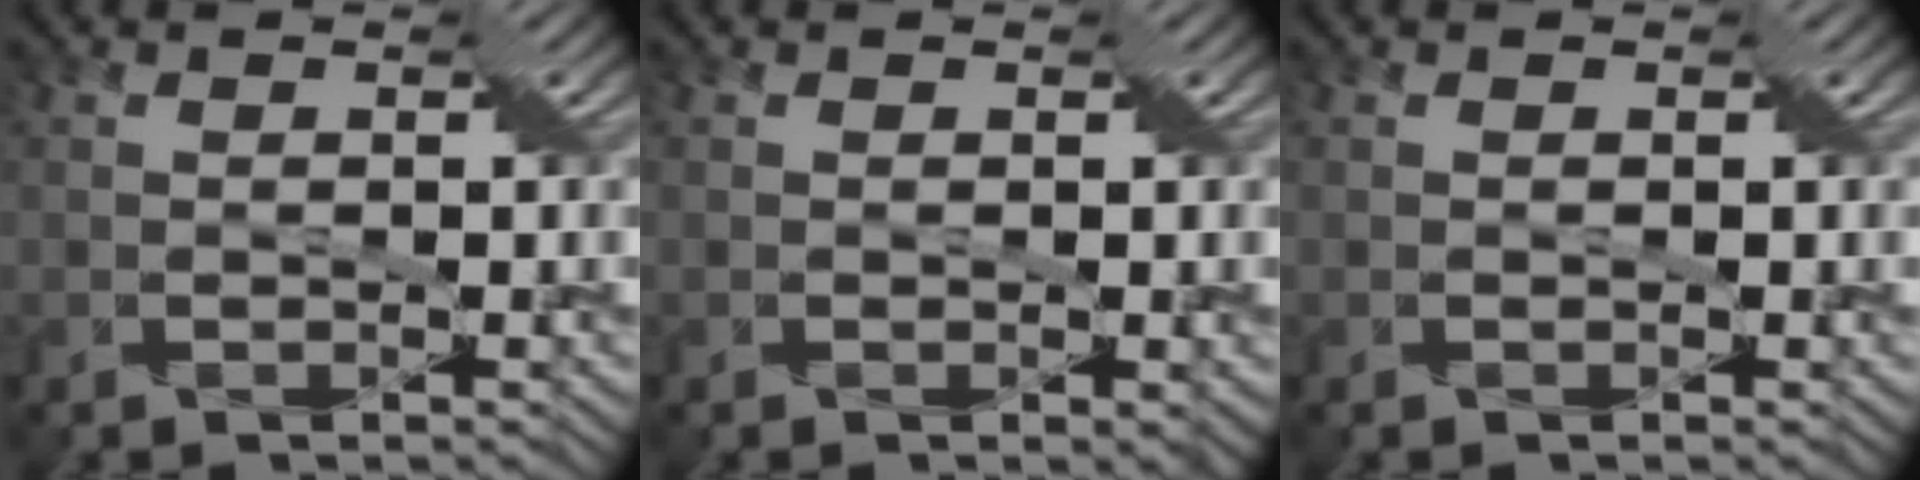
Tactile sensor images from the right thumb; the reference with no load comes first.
{"total": 1.3, "force": [0.1, 0.8, 1.0], "torque": [-0.005, -0.004, 0.005]}
{"total": 0.0}